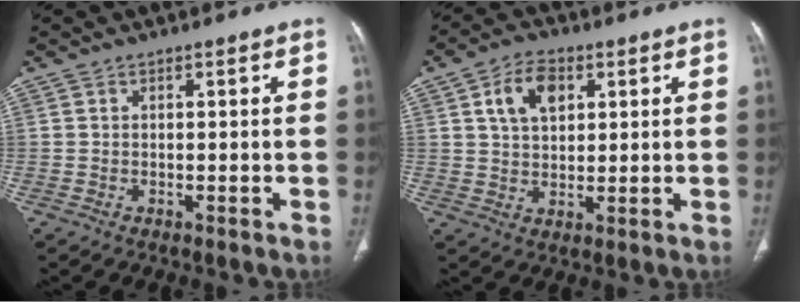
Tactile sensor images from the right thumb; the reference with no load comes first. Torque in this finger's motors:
{"motor_torque": [-0.28, 1.45, -0.12, 0.05, 0.05]}